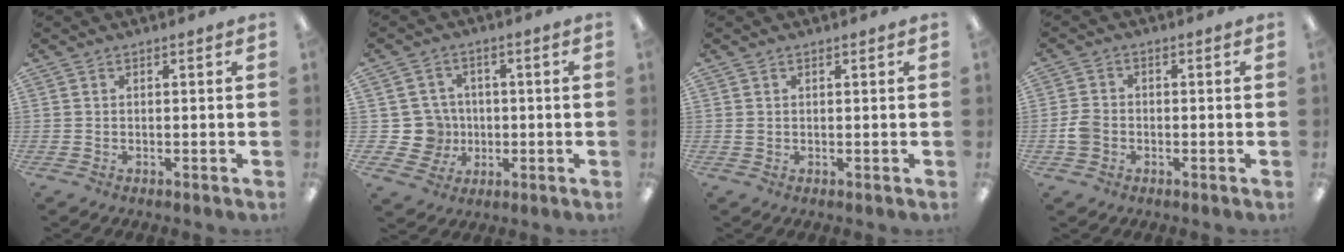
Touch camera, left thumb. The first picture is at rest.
{"total": 8.1, "force": [-0.6, 7.9, 1.7], "torque": [-0.055, 0.008, -0.003]}
{"total": 0.8, "force": [0.3, 0.6, 0.4], "torque": [-0.010, 0.004, 0.005]}
{"total": 4.2, "force": [-1.1, 3.4, 2.1], "torque": [-0.041, 0.007, -0.021]}